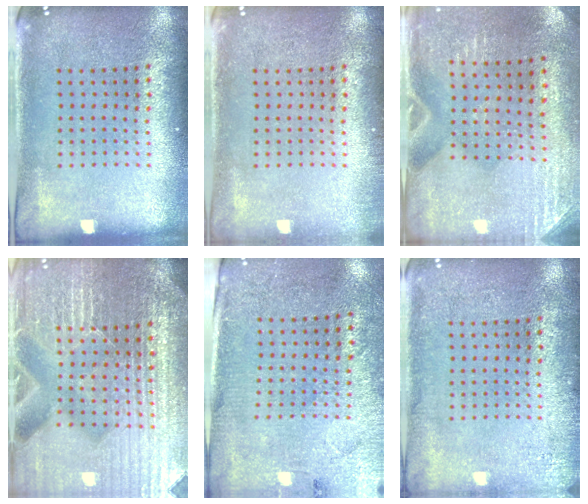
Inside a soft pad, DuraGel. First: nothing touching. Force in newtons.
{"total": 0.8, "press": 0.8, "slide": 0.0}
{"total": 2.8, "press": 2.5, "slide": 1.3}
{"total": 5.5, "press": 5.1, "slide": 2.2}
{"total": 2.8, "press": 2.6, "slide": 1.2}
{"total": 2.0, "press": 2.0, "slide": 0.3}